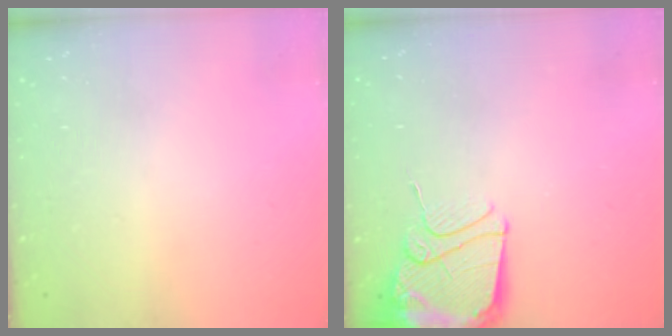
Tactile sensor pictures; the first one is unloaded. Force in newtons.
{"total": 13.3, "press": 13.2, "slide": 1.4}